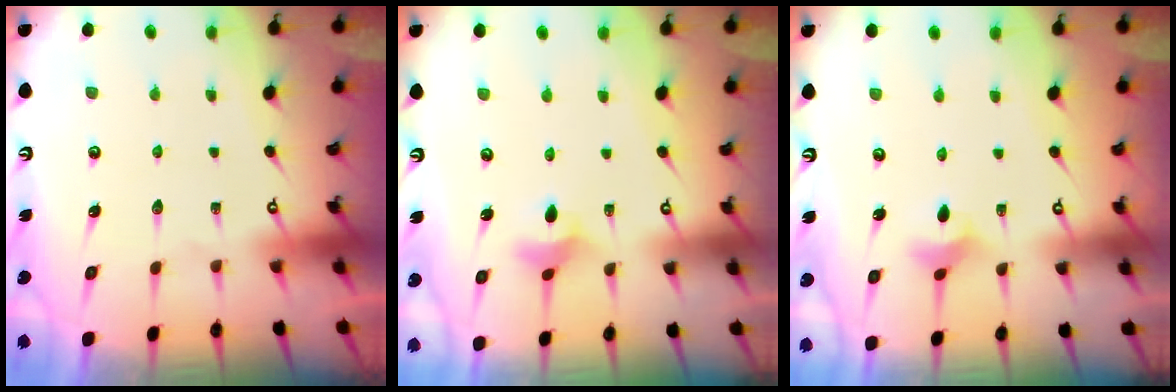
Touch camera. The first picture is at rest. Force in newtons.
{"total": 4.7, "press": 4.7, "slide": 0.5}
{"total": 3.1, "press": 3.1, "slide": 0.2}